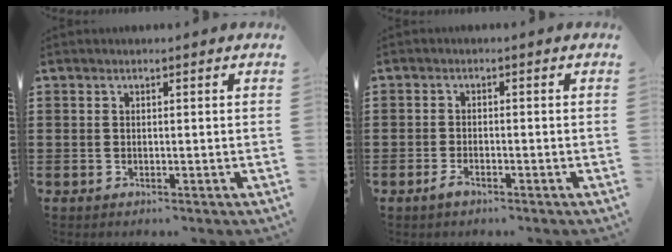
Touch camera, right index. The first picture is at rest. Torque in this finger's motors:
{"motor_torque": [-0.58, 1.55, 0.00, -0.01]}